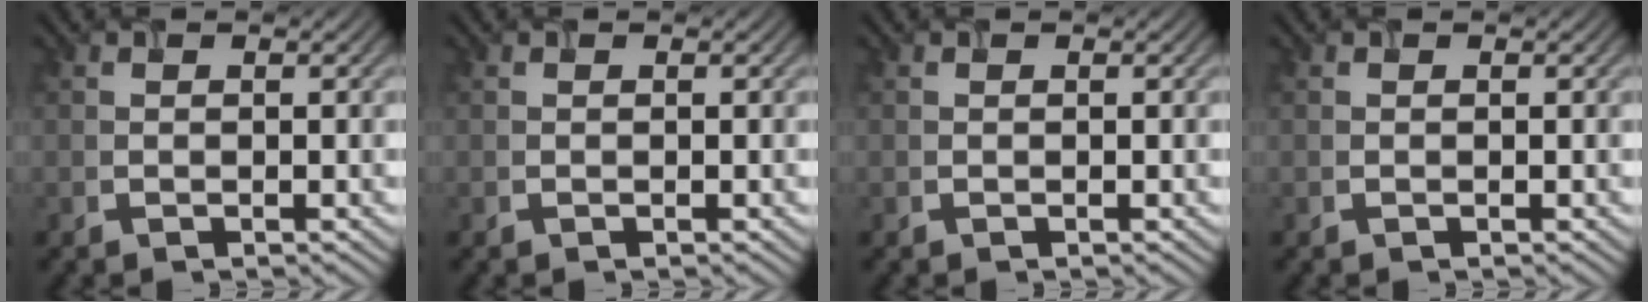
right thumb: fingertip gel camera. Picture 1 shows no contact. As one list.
[{"total": 0.0}, {"total": 0.0}, {"total": 0.0}]